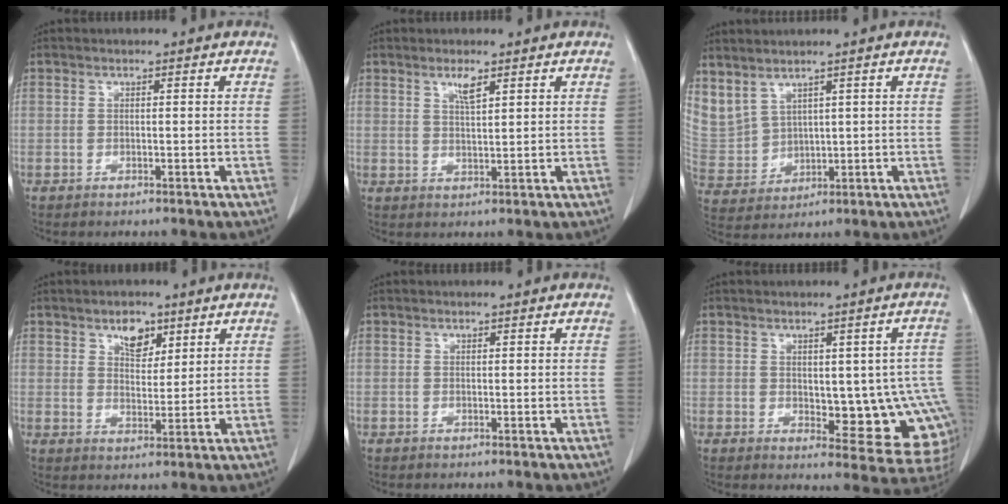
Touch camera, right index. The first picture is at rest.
{"total": 2.8, "force": [1.8, 0.6, 2.1], "torque": [-0.042, -0.001, 0.035]}
{"total": 10.4, "force": [6.5, 6.8, 4.5], "torque": [-0.133, 0.009, 0.161]}
{"total": 4.8, "force": [3.0, 2.6, 2.7], "torque": [-0.043, 0.000, 0.052]}
{"total": 0.0}
{"total": 11.9, "force": [-0.7, 5.1, 10.7], "torque": [-0.099, 0.009, 0.006]}